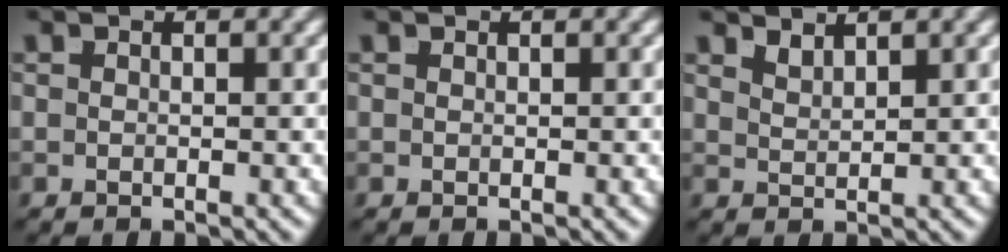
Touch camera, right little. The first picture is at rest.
{"total": 0.0}
{"total": 1.8, "force": [1.6, -0.8, 0.1], "torque": [0.005, -0.006, 0.040]}